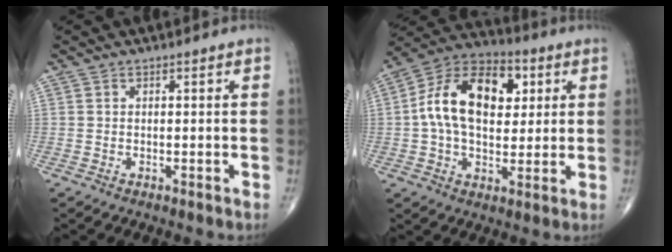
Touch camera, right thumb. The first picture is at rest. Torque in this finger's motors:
{"motor_torque": [1.83, 2.31, 1.61, 0.02, 0.19]}